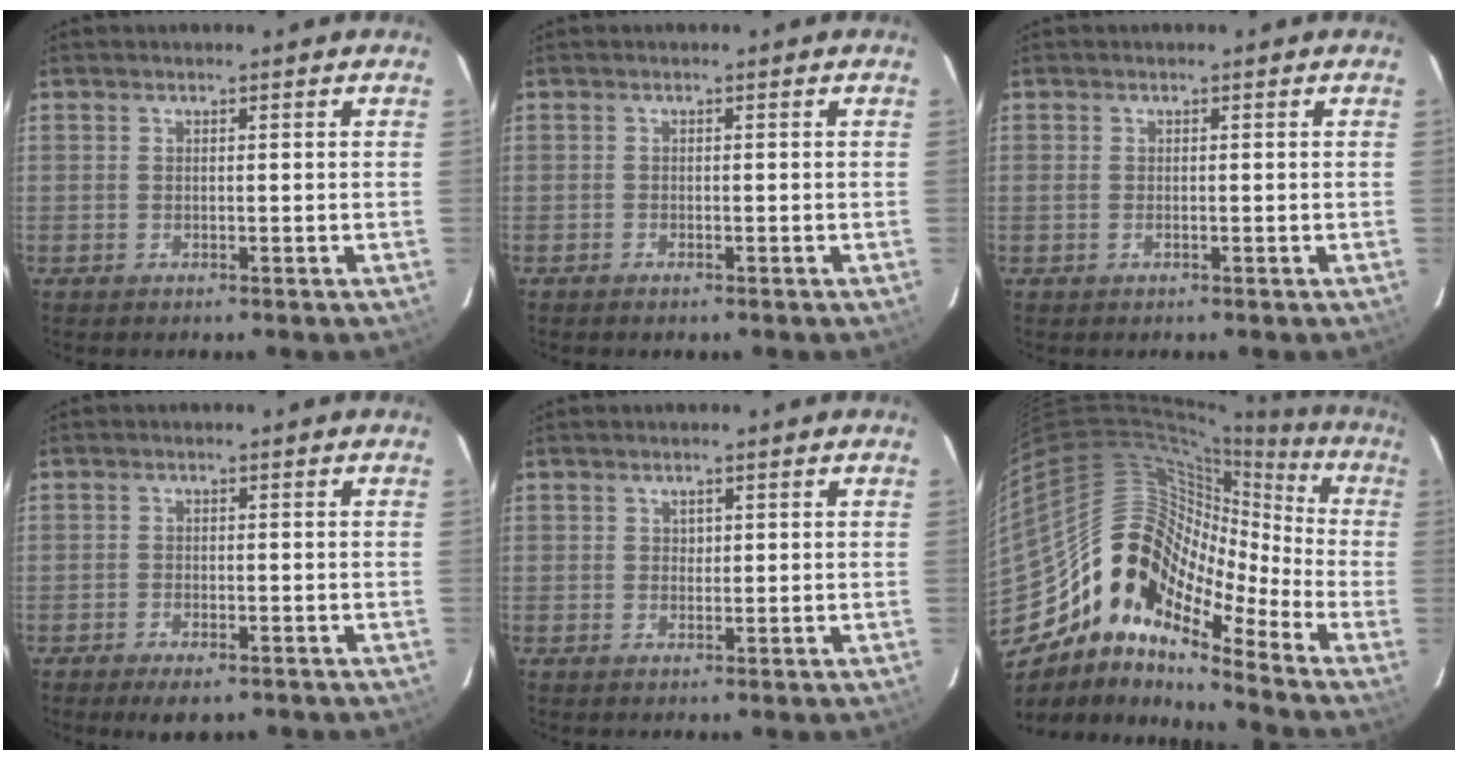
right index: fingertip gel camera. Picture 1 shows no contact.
{"total": 0.7, "force": [-0.6, 0.3, 0.3], "torque": [-0.008, 0.000, -0.011]}
{"total": 0.6, "force": [-0.1, 0.3, 0.5], "torque": [-0.011, -0.002, -0.004]}
{"total": 4.8, "force": [-3.5, 1.8, 2.7], "torque": [-0.062, -0.011, -0.054]}
{"total": 1.0, "force": [0.3, 0.9, 0.2], "torque": [0.000, 0.004, 0.005]}
{"total": 18.1, "force": [-11.4, 10.3, 9.5], "torque": [-0.161, 0.010, -0.234]}